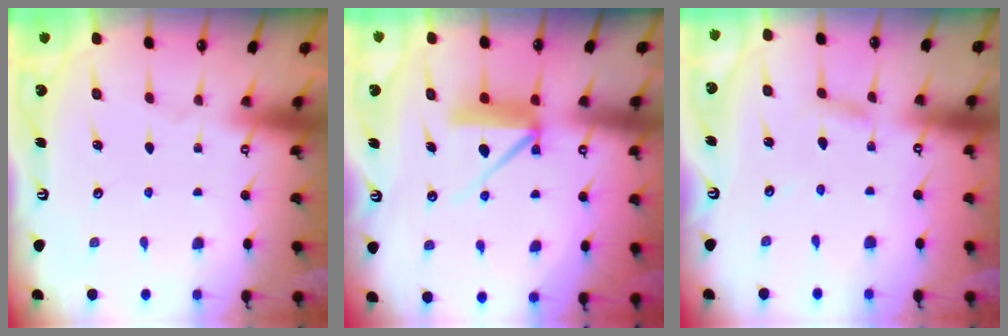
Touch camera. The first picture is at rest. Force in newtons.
{"total": 8.8, "press": 8.8, "slide": 0.9}
{"total": 2.7, "press": 2.7, "slide": 0.1}